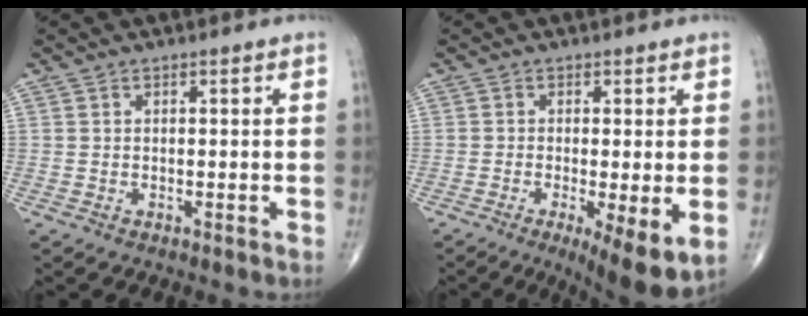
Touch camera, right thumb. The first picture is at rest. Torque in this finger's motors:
{"motor_torque": [-0.50, 0.58, -0.12, -0.34, 0.03]}